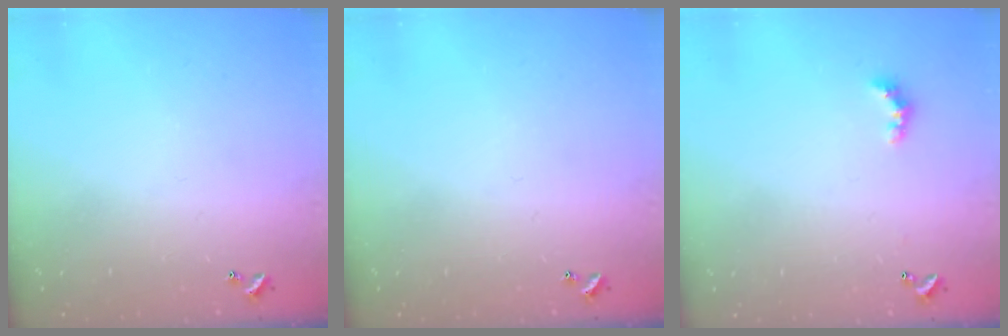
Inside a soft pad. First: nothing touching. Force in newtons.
{"total": 0.0}
{"total": 2.5, "press": 2.5, "slide": 0.6}